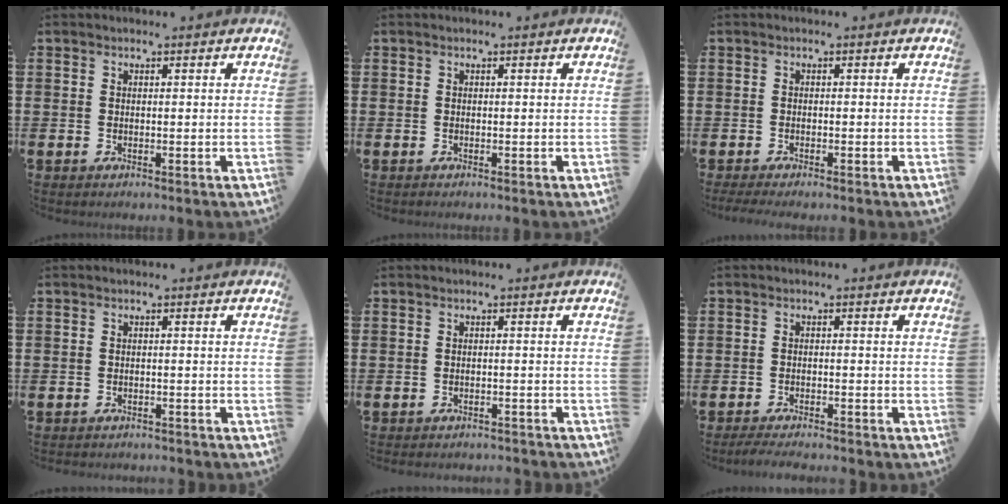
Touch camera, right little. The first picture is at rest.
{"total": 0.0}
{"total": 0.8, "force": [-0.6, 0.0, 0.5], "torque": [-0.009, -0.002, -0.013]}
{"total": 0.9, "force": [-0.9, 0.0, -0.1], "torque": [-0.002, 0.001, -0.019]}
{"total": 1.1, "force": [-1.1, 0.0, -0.1], "torque": [-0.002, 0.001, -0.023]}
{"total": 1.7, "force": [-1.6, 0.0, 0.5], "torque": [-0.009, 0.004, -0.032]}